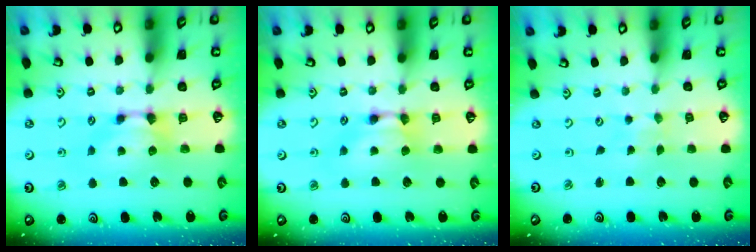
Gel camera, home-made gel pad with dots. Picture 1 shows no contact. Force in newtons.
{"total": 1.7, "press": 1.7, "slide": 0.1}
{"total": 5.1, "press": 5.1, "slide": 0.2}